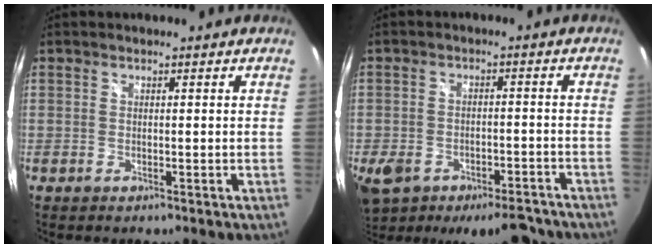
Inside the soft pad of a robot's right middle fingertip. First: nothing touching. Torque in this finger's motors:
{"motor_torque": [1.07, -1.07, 0.37, 0.07]}